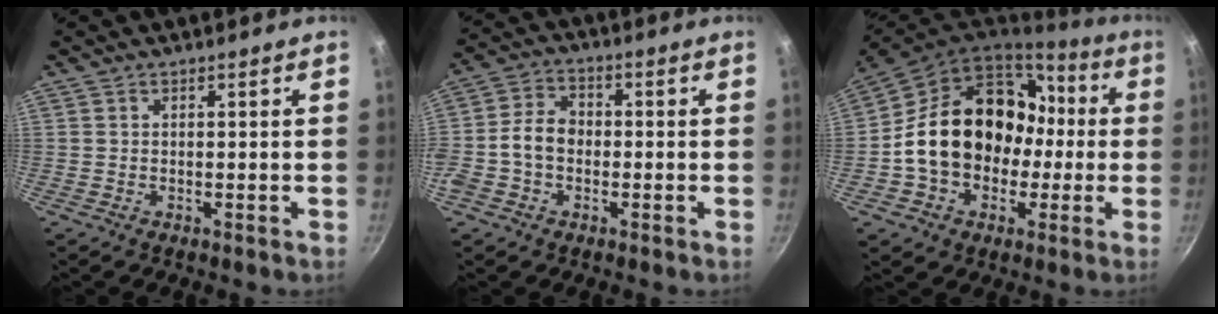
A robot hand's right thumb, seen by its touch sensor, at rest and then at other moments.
{"total": 7.6, "force": [-1.3, 5.8, 4.8], "torque": [-0.074, 0.028, -0.038]}
{"total": 22.3, "force": [-0.4, 17.3, 14.0], "torque": [-0.210, 0.060, 0.004]}